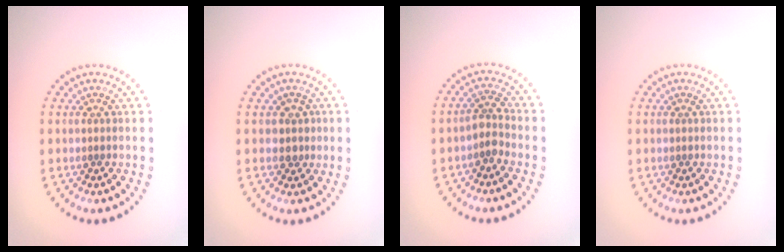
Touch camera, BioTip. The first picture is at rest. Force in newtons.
{"total": 1.5, "press": 1.3, "slide": 0.8}
{"total": 1.9, "press": 1.4, "slide": 1.2}
{"total": 0.0}